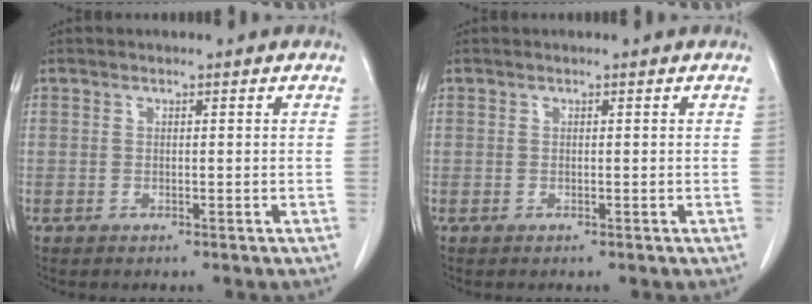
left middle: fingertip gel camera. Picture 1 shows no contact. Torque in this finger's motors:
{"motor_torque": [0.03, -0.03, -0.03, 0.00]}